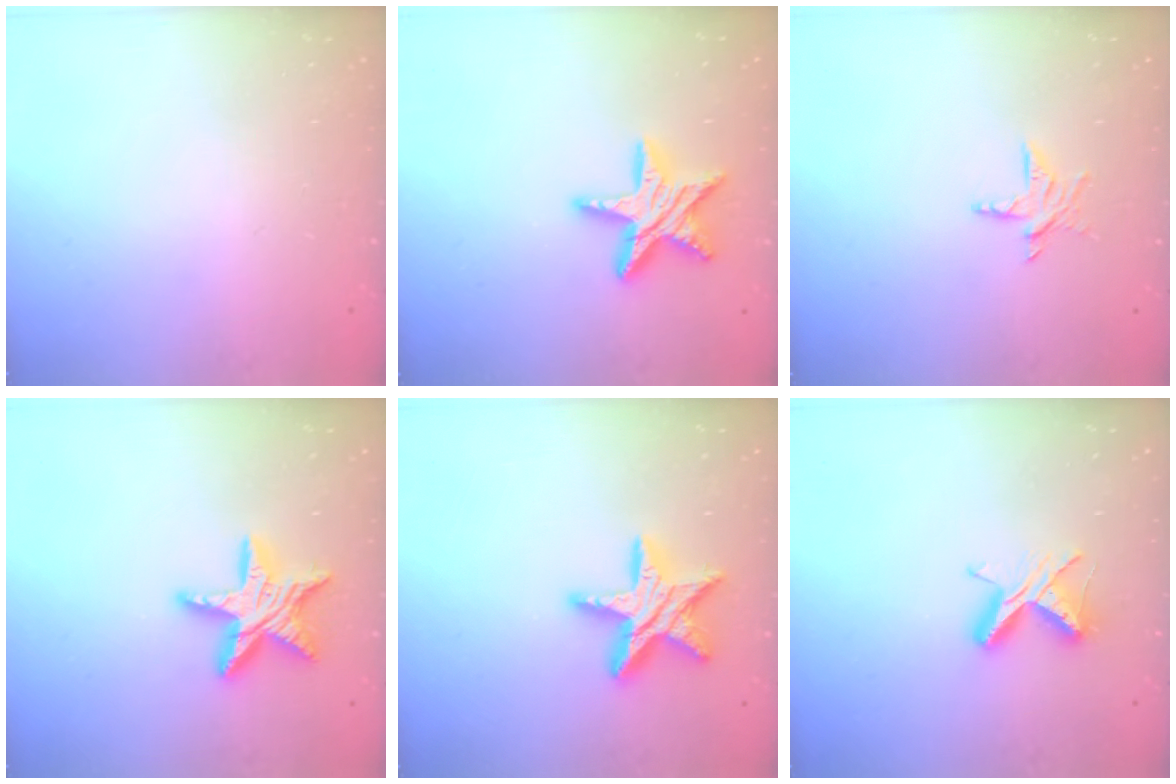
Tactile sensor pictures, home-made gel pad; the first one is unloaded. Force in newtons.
{"total": 13.3, "press": 13.3, "slide": 0.6}
{"total": 6.3, "press": 6.2, "slide": 0.6}
{"total": 15.1, "press": 15.0, "slide": 0.9}
{"total": 16.0, "press": 16.0, "slide": 1.0}
{"total": 7.5, "press": 7.4, "slide": 0.8}